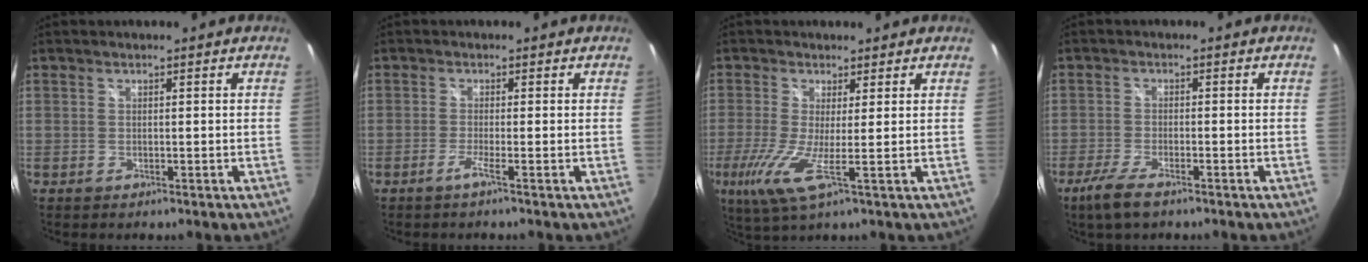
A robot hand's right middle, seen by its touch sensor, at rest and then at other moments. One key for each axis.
{"total": 1.7, "fx": -1.0, "fy": -0.7, "fz": 1.2, "tx": -0.023, "ty": -0.006, "tz": -0.026}
{"total": 6.8, "fx": -1.2, "fy": 0.0, "fz": 6.7, "tx": -0.155, "ty": -0.021, "tz": -0.031}
{"total": 5.4, "fx": -3.8, "fy": 1.1, "fz": 3.7, "tx": -0.095, "ty": -0.011, "tz": -0.073}